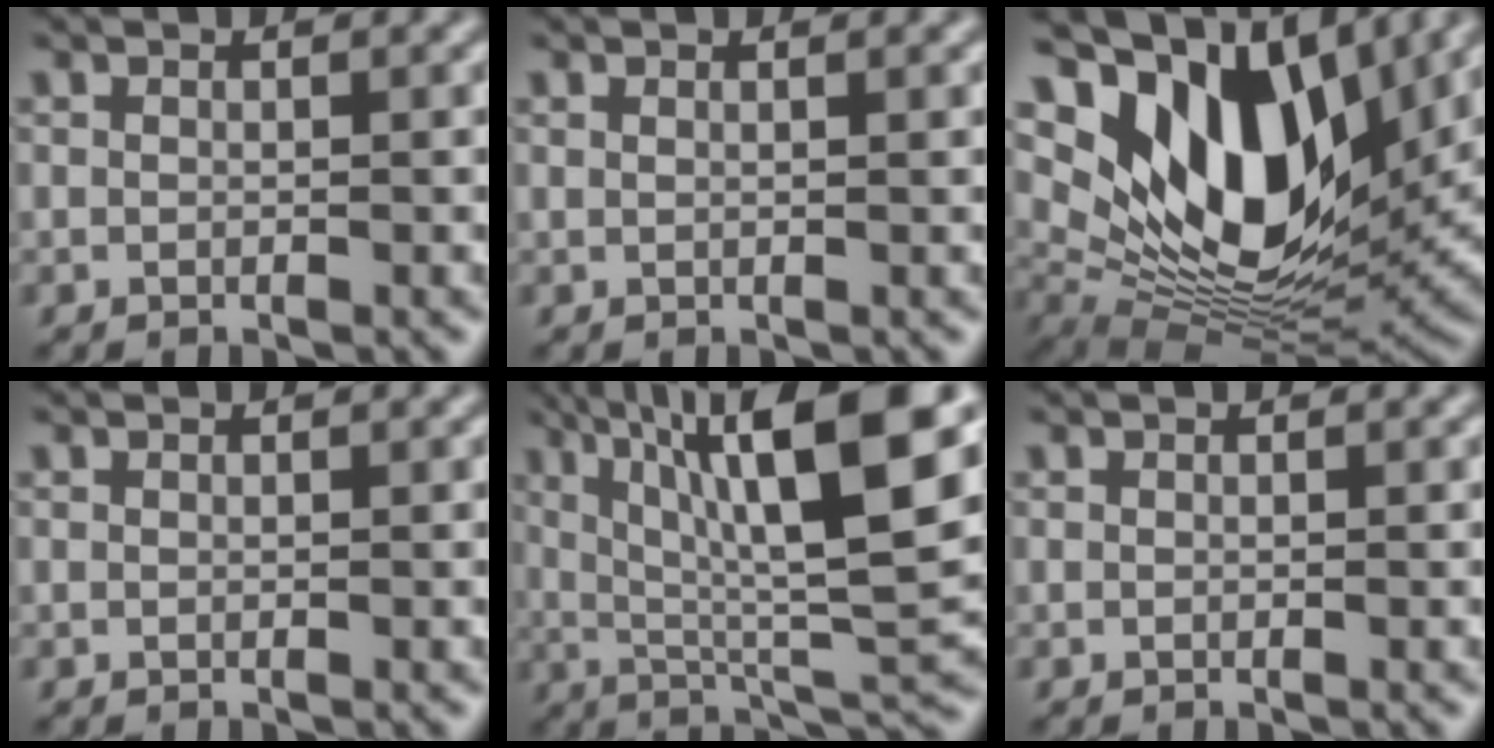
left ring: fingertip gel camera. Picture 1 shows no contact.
{"total": 0.7, "force": [0.5, 0.3, 0.4], "torque": [-0.002, 0.000, 0.004]}
{"total": 14.4, "force": [5.8, 7.8, 10.7], "torque": [-0.190, 0.003, 0.111]}
{"total": 0.0}
{"total": 13.1, "force": [4.7, 3.1, 11.9], "torque": [-0.191, 0.013, 0.085]}
{"total": 0.0}